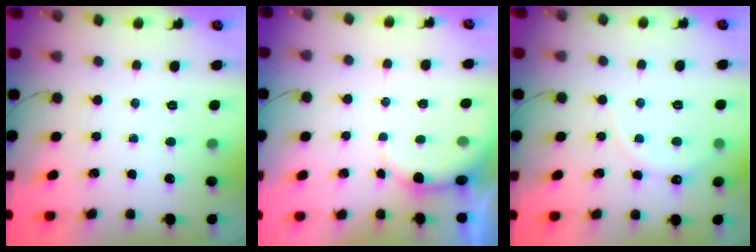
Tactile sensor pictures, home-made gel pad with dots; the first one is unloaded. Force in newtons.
{"total": 4.9, "press": 4.9, "slide": 0.7}
{"total": 7.2, "press": 7.0, "slide": 1.6}